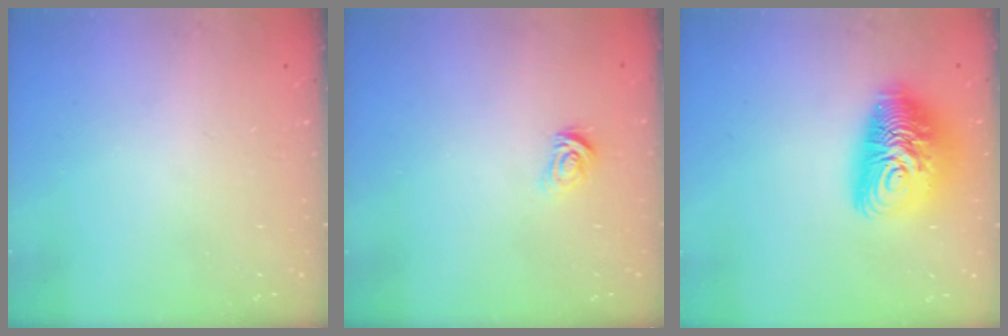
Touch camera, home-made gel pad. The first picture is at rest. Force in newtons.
{"total": 2.6, "press": 2.6, "slide": 0.3}
{"total": 14.0, "press": 13.9, "slide": 0.9}